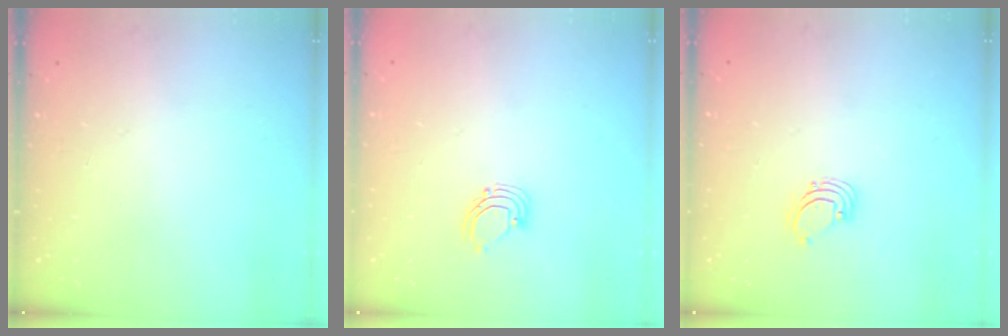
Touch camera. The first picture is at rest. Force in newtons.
{"total": 2.6, "press": 2.6, "slide": 0.2}
{"total": 1.6, "press": 1.6, "slide": 0.1}